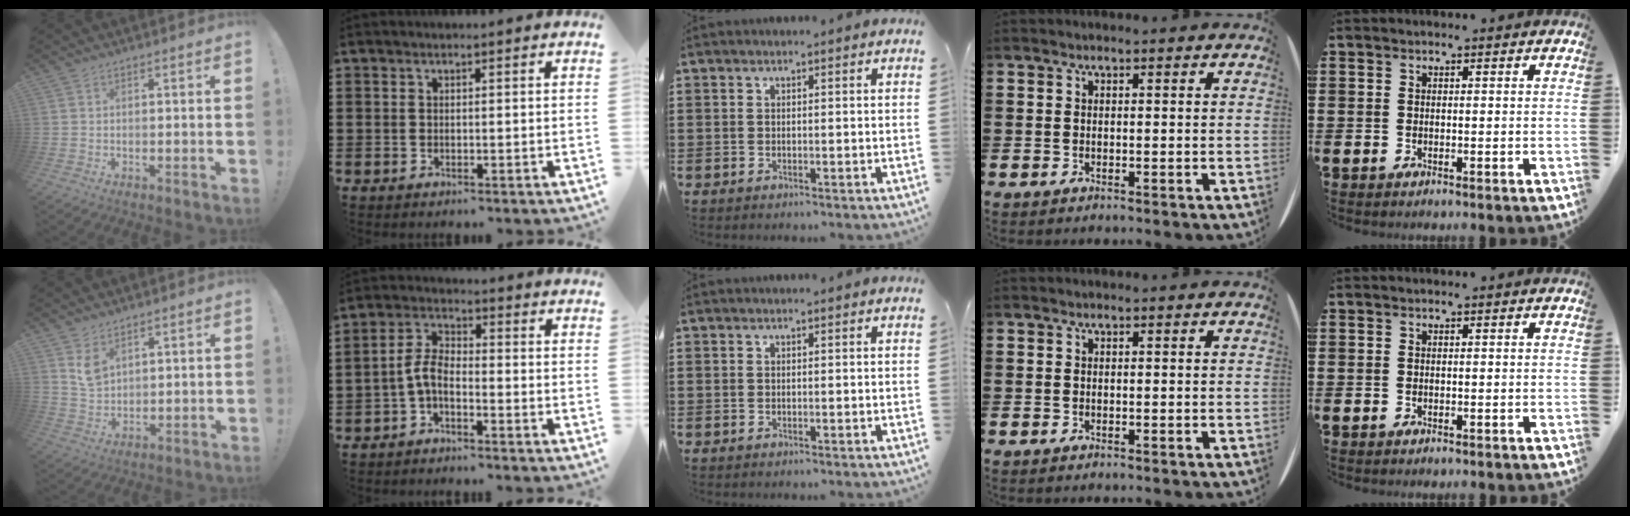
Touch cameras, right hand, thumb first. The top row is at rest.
{"thumb": {"total": 5.4, "force": [3.5, 3.1, 2.7], "torque": [-0.039, -0.020, 0.066]}, "index": {"total": 4.4, "force": [-2.1, 1.8, 3.4], "torque": [-0.083, 0.004, -0.046]}}